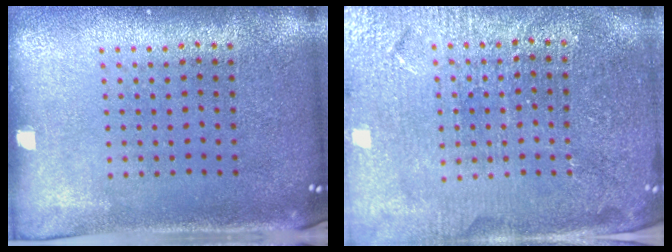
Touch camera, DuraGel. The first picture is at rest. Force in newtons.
{"total": 4.0, "press": 3.8, "slide": 1.0}